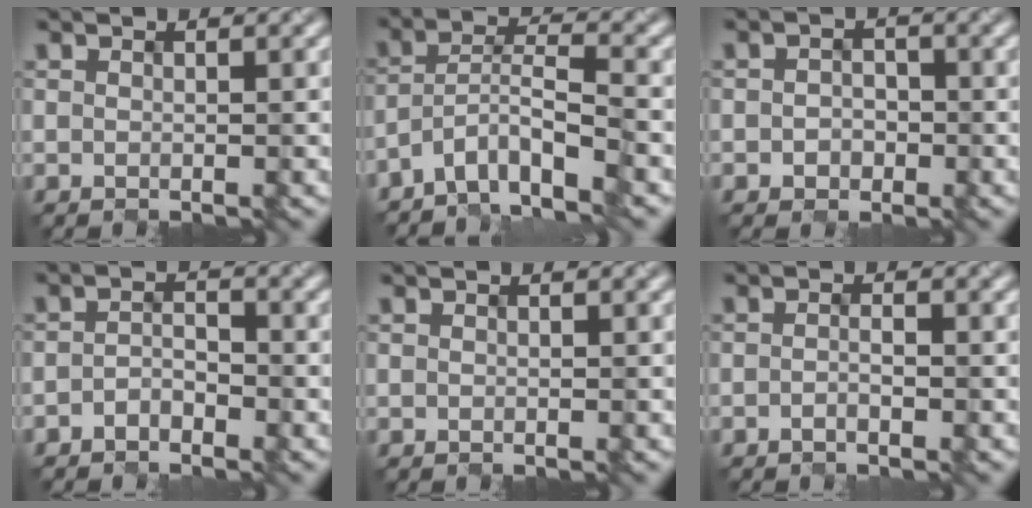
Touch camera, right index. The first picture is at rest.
{"total": 5.0, "force": [-3.8, 0.9, 3.2], "torque": [-0.054, 0.008, -0.079]}
{"total": 2.0, "force": [-0.6, 1.6, 1.0], "torque": [-0.016, 0.000, -0.015]}
{"total": 1.9, "force": [-1.3, 0.8, 1.0], "torque": [-0.018, 0.004, -0.030]}
{"total": 0.0}
{"total": 1.2, "force": [-0.7, 0.2, 0.9], "torque": [-0.018, 0.001, -0.018]}